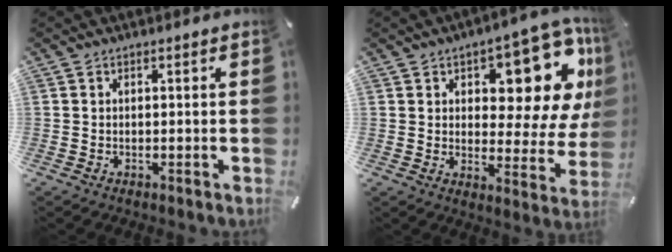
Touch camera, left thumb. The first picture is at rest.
{"total": 15.4, "force": [9.1, 7.0, 10.2], "torque": [-0.125, -0.083, 0.150]}